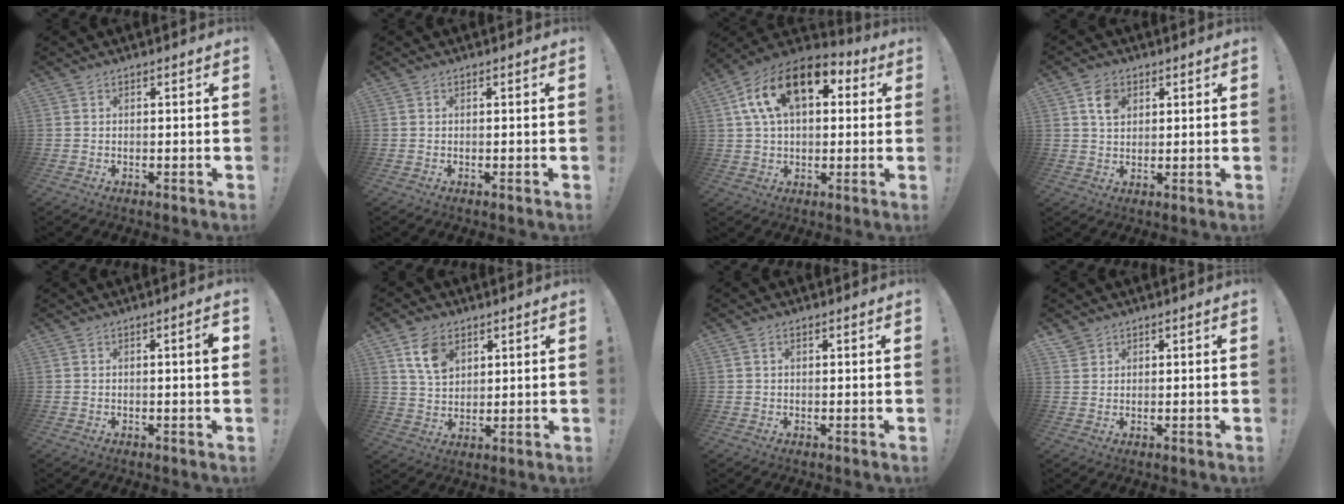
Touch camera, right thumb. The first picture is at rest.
{"total": 0.0}
{"total": 18.0, "force": [7.2, 10.1, 13.0], "torque": [-0.232, -0.006, 0.128]}
{"total": 5.7, "force": [2.7, 4.1, 2.8], "torque": [-0.041, -0.003, 0.048]}
{"total": 2.7, "force": [0.2, -0.1, 2.7], "torque": [-0.047, 0.000, 0.001]}
{"total": 9.7, "force": [4.9, 6.8, 4.9], "torque": [-0.079, -0.009, 0.097]}
{"total": 1.0, "force": [0.4, 0.7, 0.6], "torque": [-0.013, 0.004, 0.007]}
{"total": 2.4, "force": [2.0, 1.4, 0.1], "torque": [-0.002, -0.007, 0.038]}